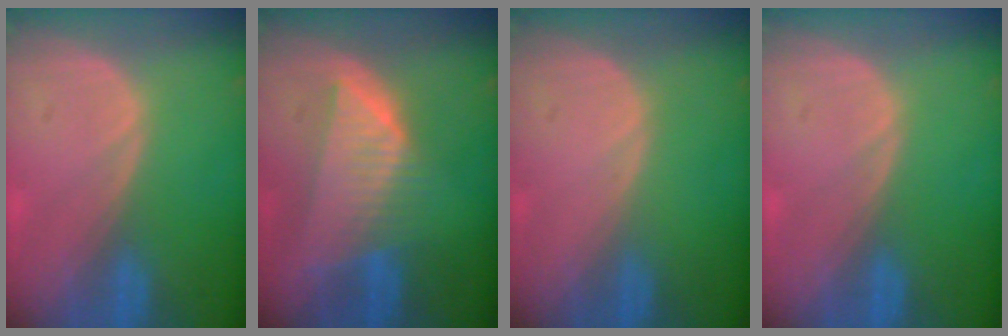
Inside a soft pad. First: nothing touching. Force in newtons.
{"total": 7.7, "press": 7.0, "slide": 3.1}
{"total": 0.0}
{"total": 0.0}